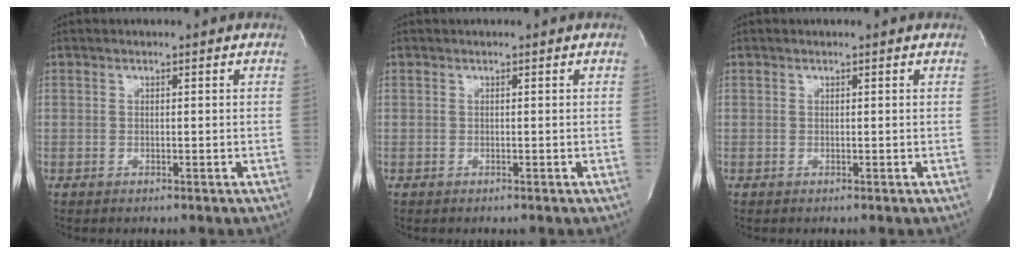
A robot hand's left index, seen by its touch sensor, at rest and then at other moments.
{"total": 0.0}
{"total": 0.0}